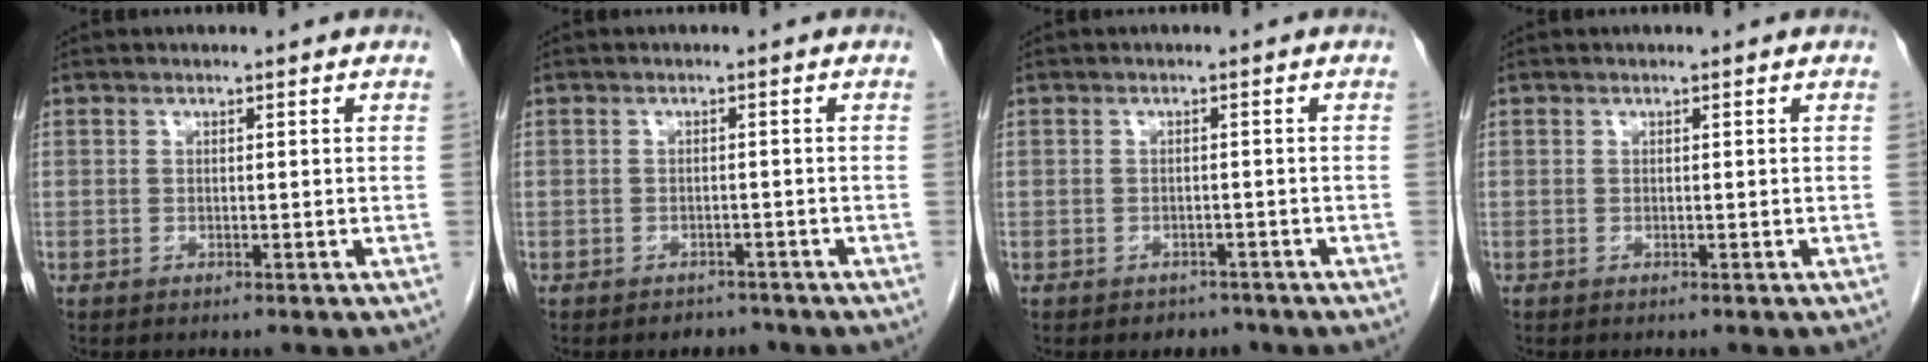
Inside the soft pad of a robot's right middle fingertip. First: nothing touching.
{"total": 2.2, "force": [-1.8, 1.2, 0.2], "torque": [-0.006, 0.004, -0.025]}
{"total": 2.3, "force": [-1.8, 1.4, 0.3], "torque": [-0.005, 0.005, -0.024]}
{"total": 0.0}